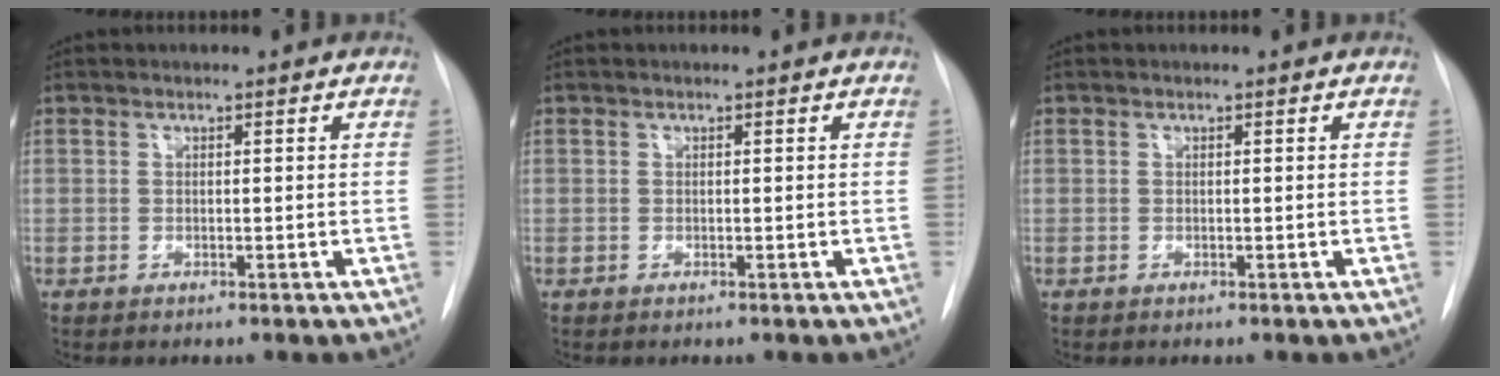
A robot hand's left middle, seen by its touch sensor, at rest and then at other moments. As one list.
[{"total": 0.0}, {"total": 0.0}]